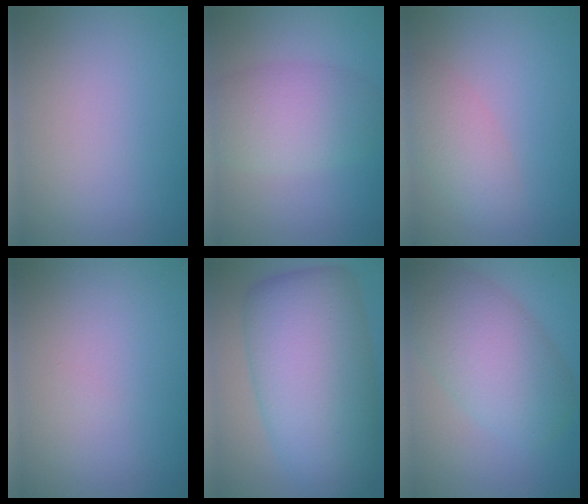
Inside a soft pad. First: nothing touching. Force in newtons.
{"total": 5.1, "press": 5.0, "slide": 0.3}
{"total": 3.1, "press": 3.1, "slide": 0.2}
{"total": 0.0}
{"total": 12.7, "press": 12.7, "slide": 0.2}
{"total": 7.6, "press": 7.6, "slide": 0.3}